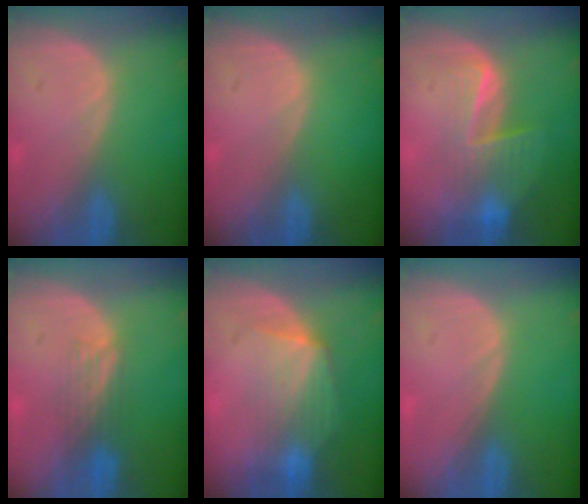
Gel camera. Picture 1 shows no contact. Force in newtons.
{"total": 0.0}
{"total": 6.8, "press": 6.3, "slide": 2.4}
{"total": 4.0, "press": 3.3, "slide": 2.3}
{"total": 7.0, "press": 6.6, "slide": 2.3}
{"total": 0.0}